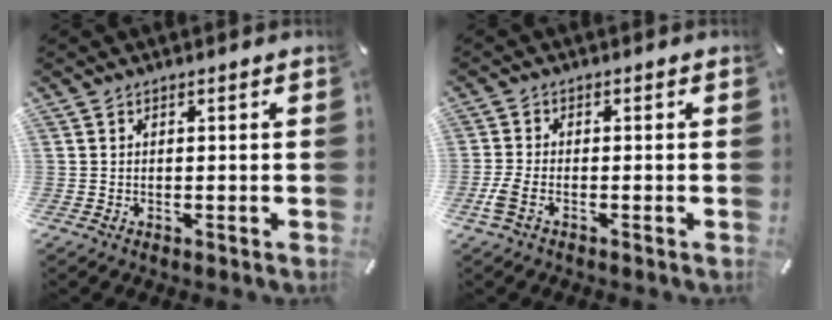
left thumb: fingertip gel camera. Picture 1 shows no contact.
{"total": 3.7, "force": [-1.6, 1.5, 3.0], "torque": [-0.067, 0.000, -0.032]}